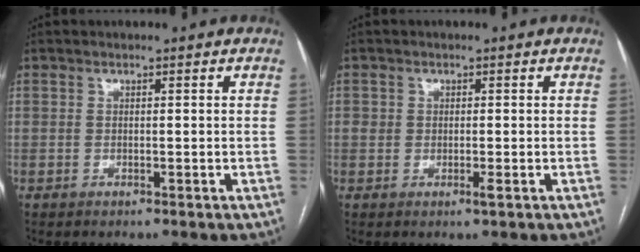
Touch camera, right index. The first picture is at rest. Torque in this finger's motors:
{"motor_torque": [0.13, 0.19, 0.02, 0.00]}